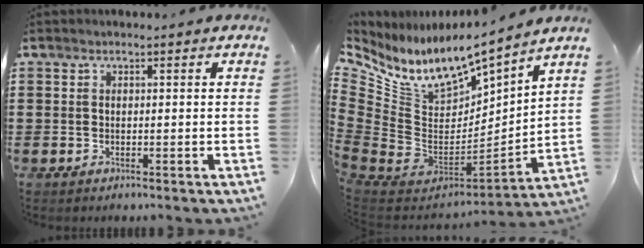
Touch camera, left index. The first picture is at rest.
{"total": 9.0, "force": [6.4, 4.3, 4.5], "torque": [-0.127, -0.062, 0.113]}